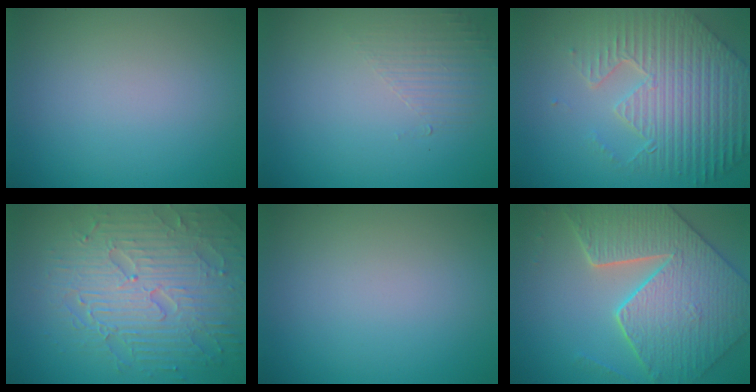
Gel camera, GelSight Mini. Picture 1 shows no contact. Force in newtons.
{"total": 1.6, "press": 0.4, "slide": 1.5}
{"total": 8.5, "press": 6.1, "slide": 5.8}
{"total": 8.4, "press": 6.1, "slide": 5.8}
{"total": 0.0}
{"total": 7.7, "press": 6.6, "slide": 4.0}